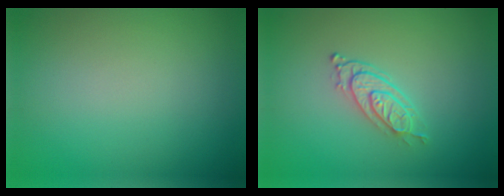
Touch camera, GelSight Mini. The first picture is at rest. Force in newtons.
{"total": 2.7, "press": 2.1, "slide": 1.6}